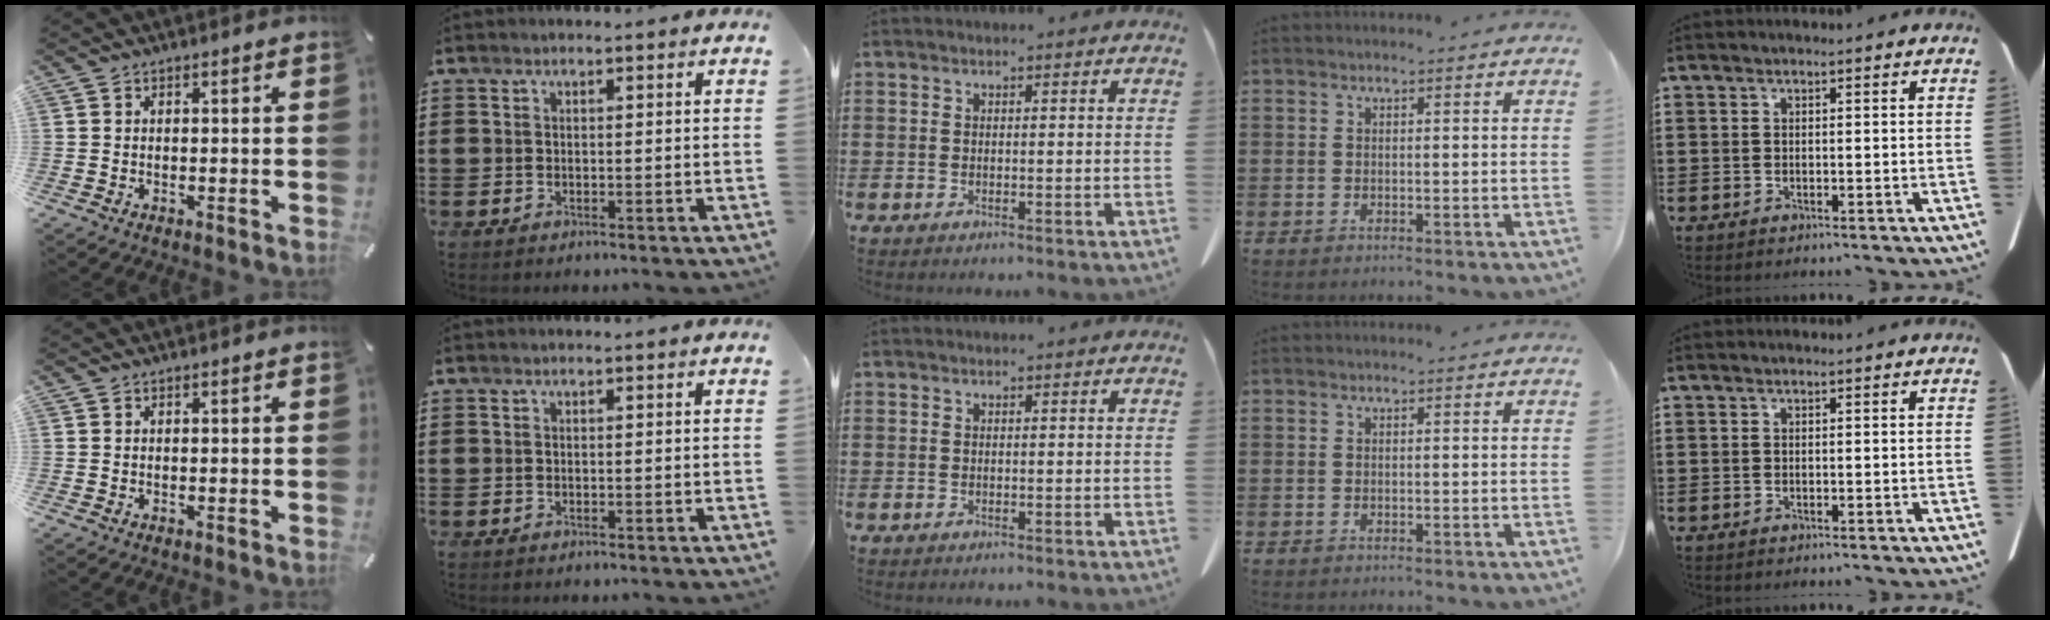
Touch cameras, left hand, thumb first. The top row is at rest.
{}